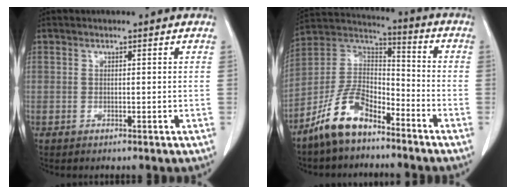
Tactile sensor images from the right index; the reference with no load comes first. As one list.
[{"total": 11.8, "force": [-8.3, 5.2, 6.6], "torque": [-0.140, 0.021, -0.164]}]